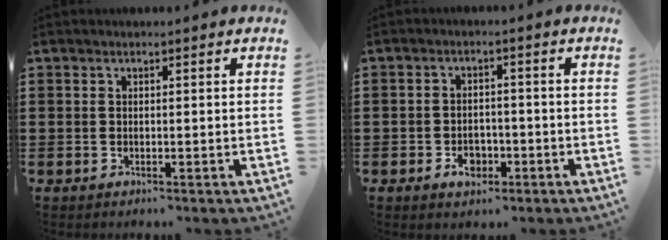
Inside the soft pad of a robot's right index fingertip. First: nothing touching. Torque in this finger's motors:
{"motor_torque": [2.14, 0.00, 0.11, 0.00]}